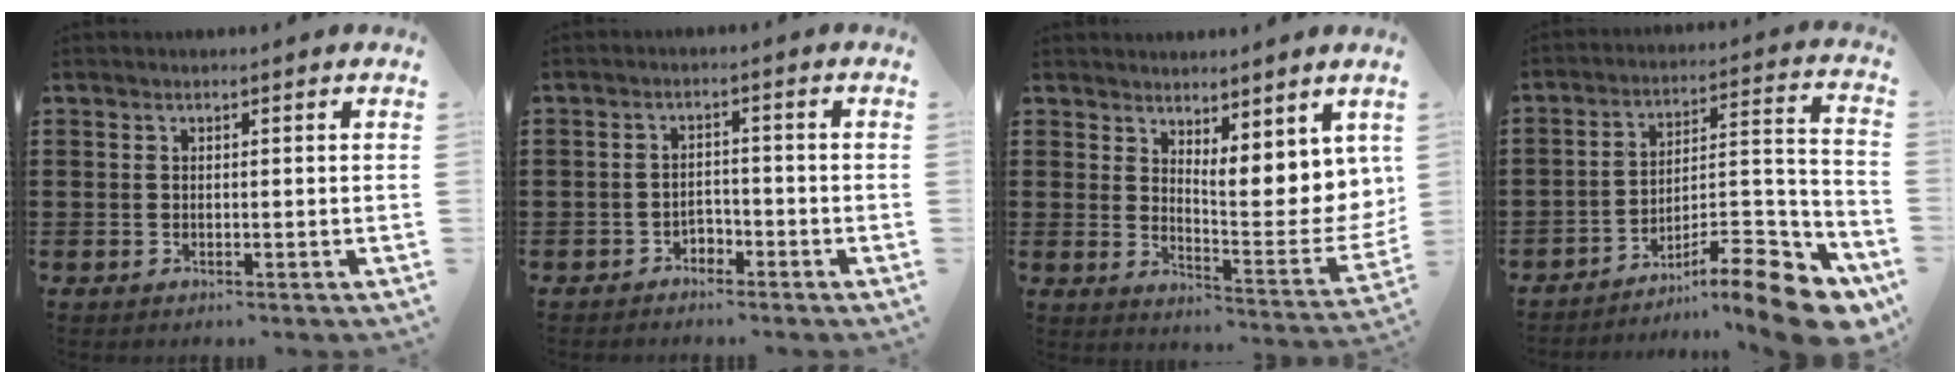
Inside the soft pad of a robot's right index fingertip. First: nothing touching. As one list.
[{"total": 2.2, "force": [-2.0, 0.8, 0.3], "torque": [-0.014, 0.002, -0.043]}, {"total": 7.3, "force": [4.8, 2.8, 4.6], "torque": [-0.067, -0.045, 0.084]}, {"total": 12.4, "force": [-9.0, 2.5, 8.1], "torque": [-0.091, 0.025, -0.166]}]